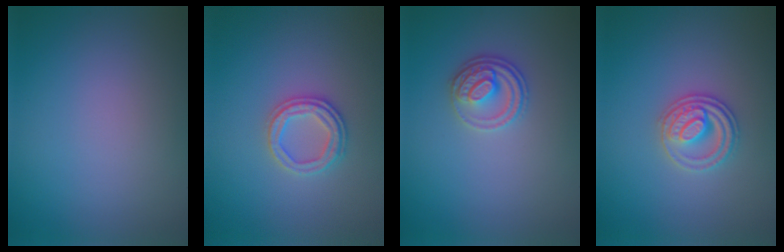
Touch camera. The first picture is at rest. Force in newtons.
{"total": 2.5, "press": 2.4, "slide": 0.6}
{"total": 2.7, "press": 2.5, "slide": 1.0}
{"total": 2.8, "press": 2.6, "slide": 1.0}